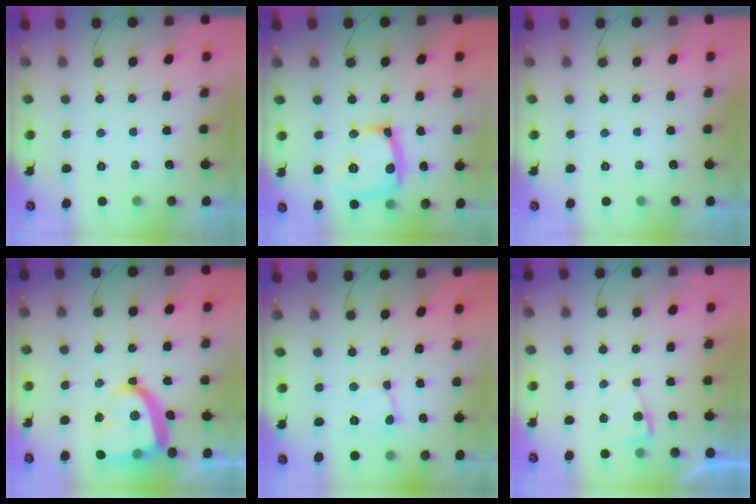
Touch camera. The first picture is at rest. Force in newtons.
{"total": 16.1, "press": 16.1, "slide": 1.4}
{"total": 0.0}
{"total": 17.0, "press": 16.9, "slide": 1.6}
{"total": 1.8, "press": 1.7, "slide": 0.2}
{"total": 2.0, "press": 2.0, "slide": 0.3}